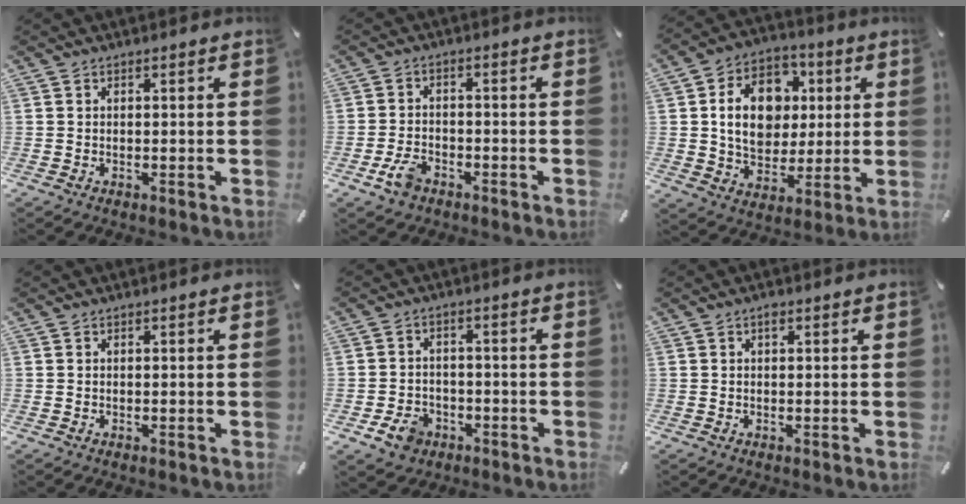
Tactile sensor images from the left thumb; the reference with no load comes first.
{"total": 5.3, "force": [-3.0, 3.2, 2.9], "torque": [-0.078, 0.007, -0.061]}
{"total": 15.1, "force": [2.1, 12.2, 8.5], "torque": [-0.146, 0.012, 0.042]}
{"total": 0.0}
{"total": 6.2, "force": [-3.0, 4.9, 2.4], "torque": [-0.048, 0.012, -0.057]}
{"total": 1.3, "force": [0.4, 0.7, 1.0], "torque": [-0.021, 0.005, 0.007]}